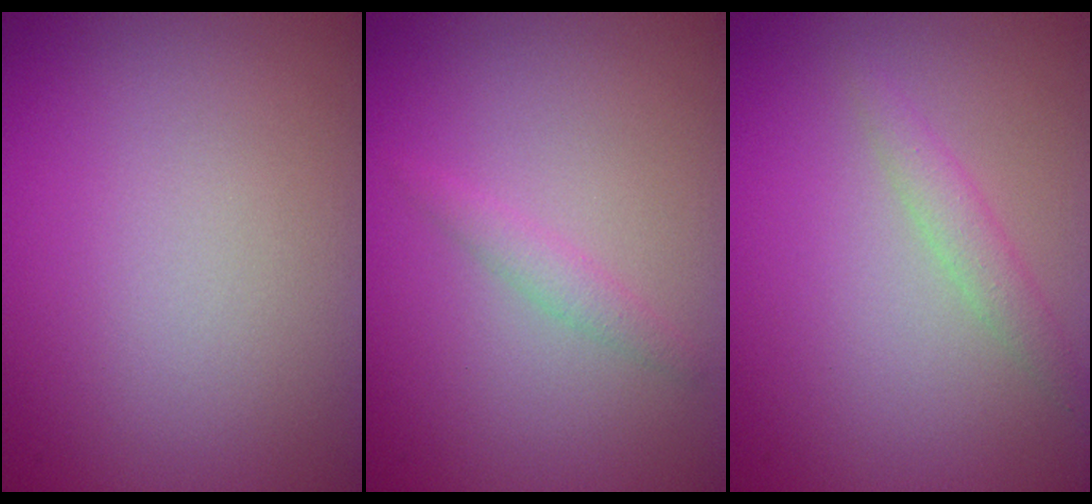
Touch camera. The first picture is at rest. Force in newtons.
{"total": 1.2, "press": 1.2, "slide": 0.0}
{"total": 1.5, "press": 1.5, "slide": 0.1}